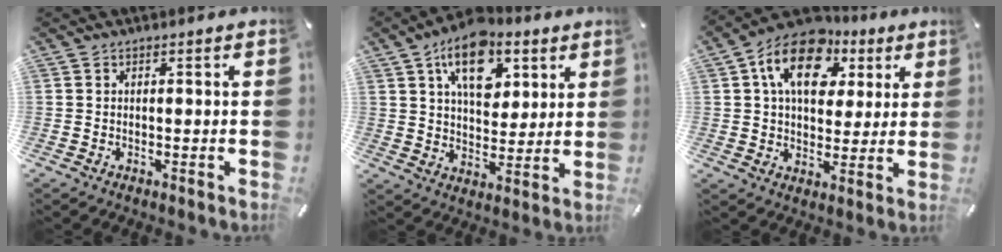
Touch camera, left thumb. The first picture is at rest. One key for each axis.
{"total": 14.8, "fx": 7.1, "fy": 9.4, "fz": 8.9, "tx": -0.131, "ty": -0.020, "tz": 0.125}
{"total": 15.7, "fx": 6.2, "fy": 10.7, "fz": 9.6, "tx": -0.149, "ty": -0.010, "tz": 0.112}